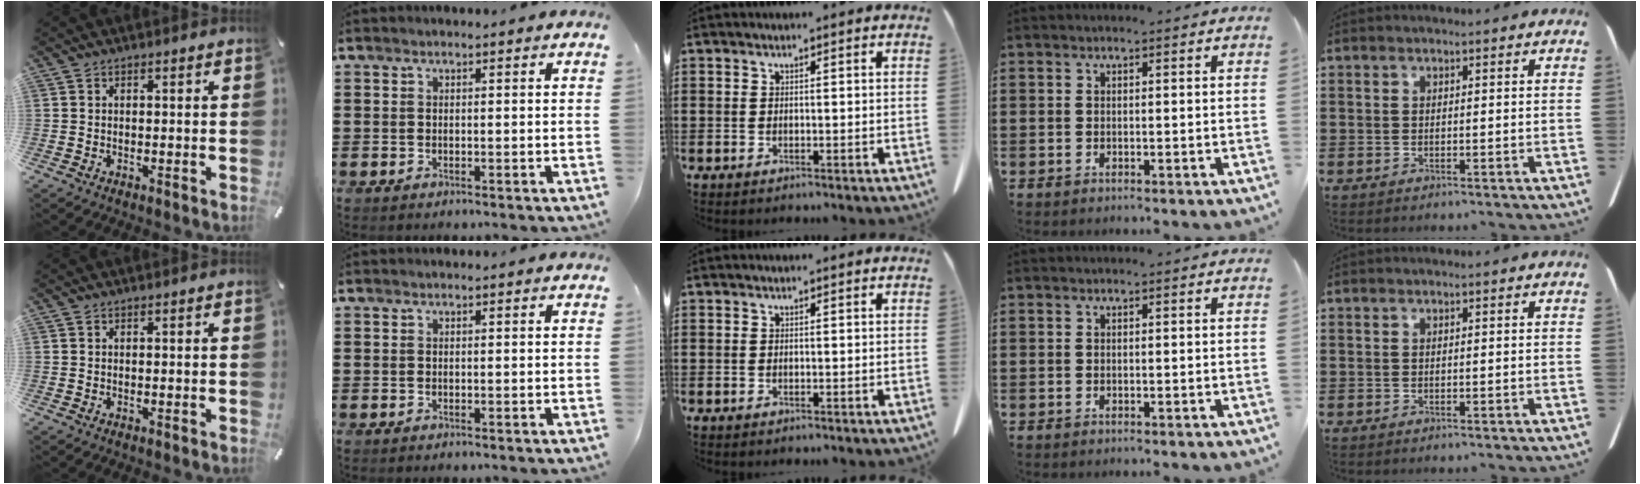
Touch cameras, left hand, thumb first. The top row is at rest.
{}